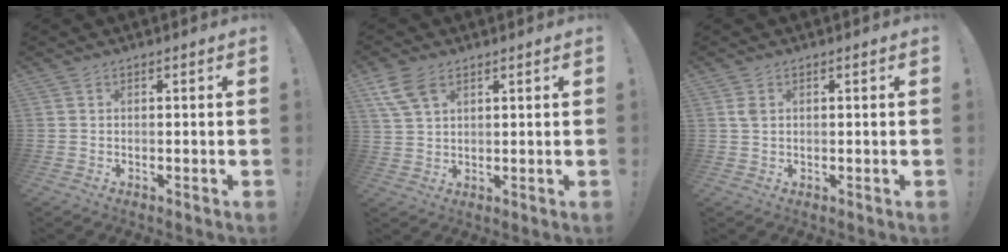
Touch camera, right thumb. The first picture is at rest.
{"total": 7.6, "force": [4.0, 4.1, 5.0], "torque": [-0.098, -0.007, 0.080]}
{"total": 1.7, "force": [0.7, 1.1, 1.0], "torque": [-0.020, 0.001, 0.012]}